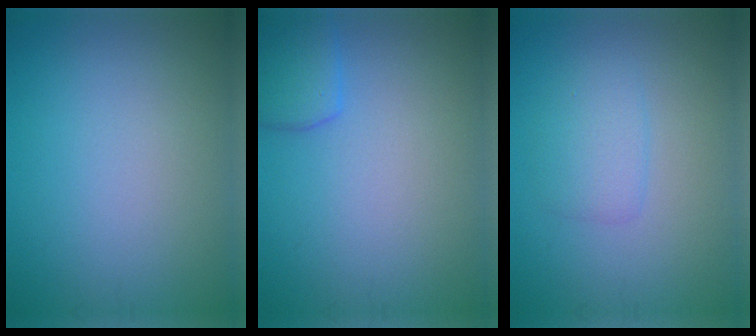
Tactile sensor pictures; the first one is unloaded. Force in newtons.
{"total": 2.6, "press": 2.6, "slide": 0.1}
{"total": 1.9, "press": 1.9, "slide": 0.1}